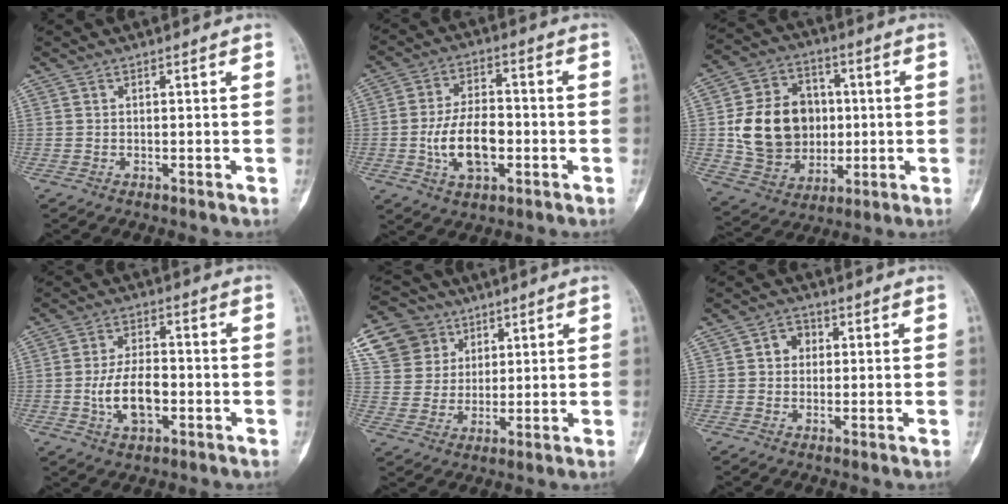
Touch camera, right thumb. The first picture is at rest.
{"total": 11.3, "force": [-2.4, 6.4, 9.0], "torque": [-0.152, 0.020, -0.042]}
{"total": 18.0, "force": [0.6, 14.6, 10.5], "torque": [-0.147, 0.012, 0.024]}
{"total": 9.2, "force": [-2.0, 5.1, 7.5], "torque": [-0.133, 0.016, -0.035]}
{"total": 14.5, "force": [6.6, 12.4, 3.9], "torque": [-0.053, 0.005, 0.131]}
{"total": 3.8, "force": [0.6, 3.3, 1.7], "torque": [-0.001, 0.007, 0.004]}